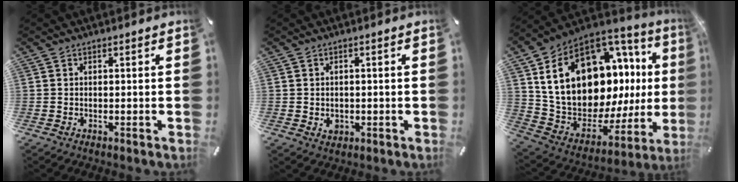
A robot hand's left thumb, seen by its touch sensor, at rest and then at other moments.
{"total": 2.1, "force": [-0.3, 1.8, 1.0], "torque": [-0.010, 0.000, -0.008]}
{"total": 26.8, "force": [7.7, 16.5, 19.7], "torque": [-0.356, -0.068, 0.161]}